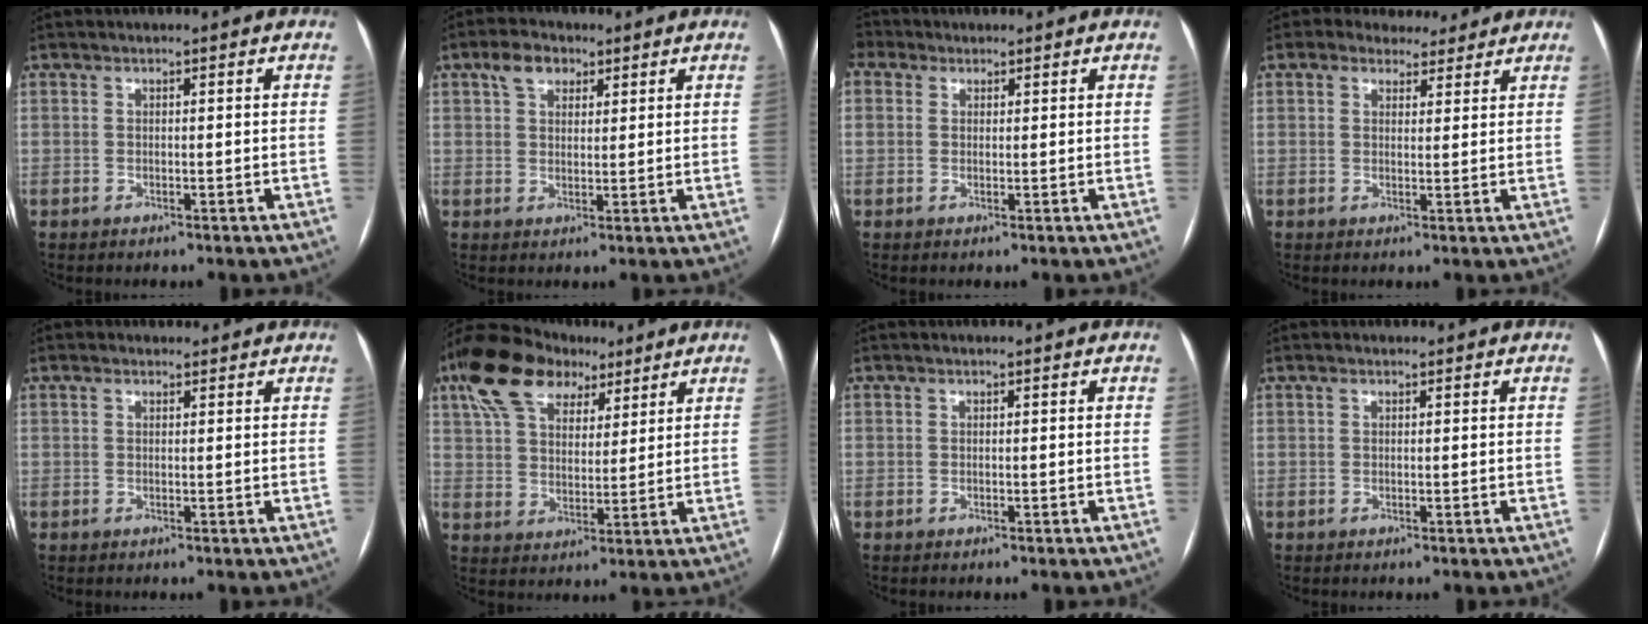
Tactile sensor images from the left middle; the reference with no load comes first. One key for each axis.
{"total": 4.5, "fx": 2.6, "fy": 2.8, "fz": 2.3, "tx": -0.048, "ty": 0.019, "tz": 0.048}
{"total": 3.3, "fx": 1.7, "fy": 2.7, "fz": 1.1, "tx": -0.042, "ty": 0.020, "tz": 0.038}
{"total": 5.5, "fx": 4.6, "fy": 2.9, "fz": 0.8, "tx": -0.008, "ty": 0.014, "tz": 0.058}
{"total": 1.8, "fx": 1.4, "fy": 1.0, "fz": 0.5, "tx": -0.015, "ty": 0.022, "tz": 0.021}
{"total": 13.4, "fx": 8.5, "fy": 7.3, "fz": 7.4, "tx": -0.149, "ty": 0.046, "tz": 0.155}
{"total": 0.0}
{"total": 0.6, "fx": 0.4, "fy": 0.3, "fz": 0.2, "tx": -0.014, "ty": 0.010, "tz": 0.008}